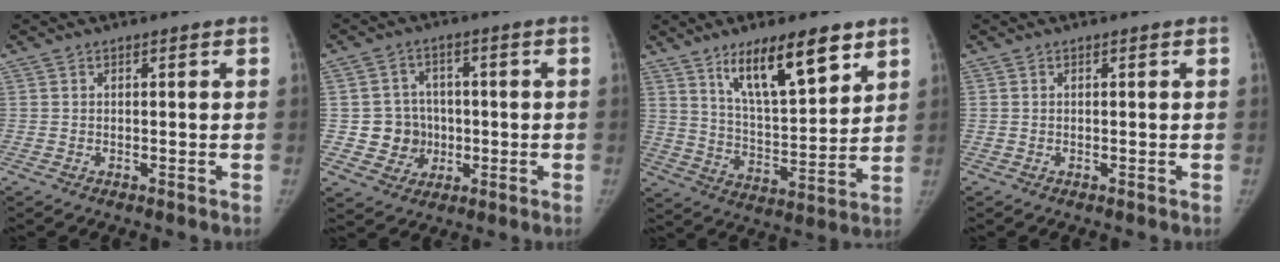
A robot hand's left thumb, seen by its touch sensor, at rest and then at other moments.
{"total": 7.5, "force": [-0.8, 7.2, 1.8], "torque": [0.011, 0.016, -0.008]}
{"total": 15.4, "force": [9.4, 4.7, 11.2], "torque": [-0.157, -0.053, 0.166]}
{"total": 0.0}